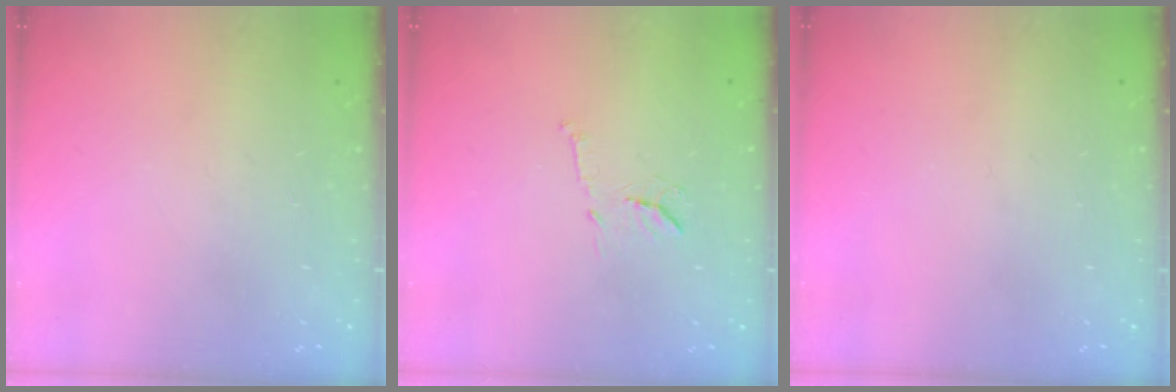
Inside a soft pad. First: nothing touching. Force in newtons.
{"total": 9.1, "press": 9.1, "slide": 0.5}
{"total": 0.0}